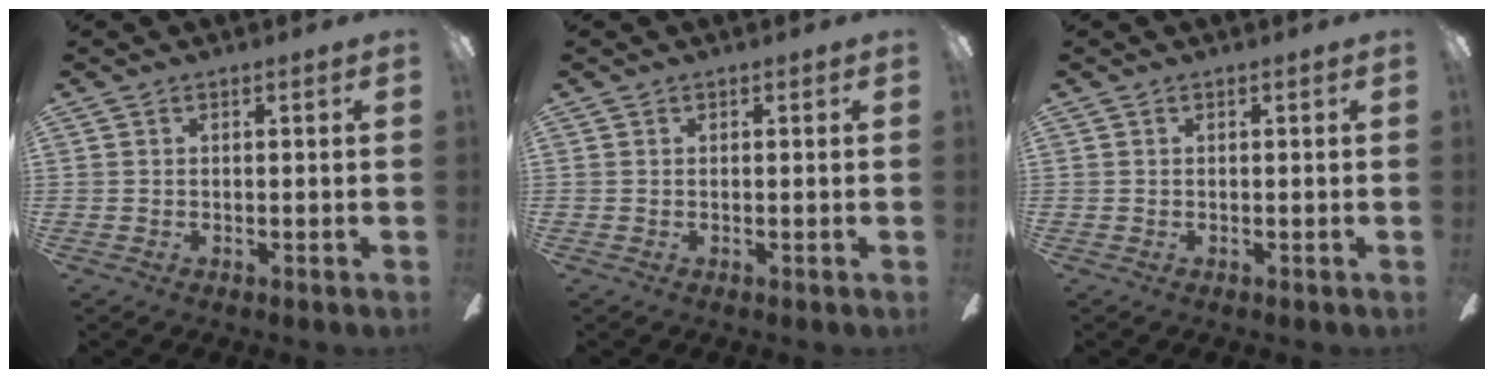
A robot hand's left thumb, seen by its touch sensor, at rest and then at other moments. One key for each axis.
{"total": 0.0}
{"total": 0.0}